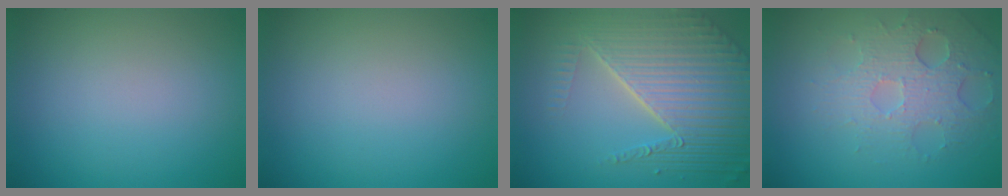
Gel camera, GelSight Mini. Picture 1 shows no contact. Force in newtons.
{"total": 0.0}
{"total": 8.9, "press": 5.8, "slide": 6.7}
{"total": 3.9, "press": 3.6, "slide": 1.5}